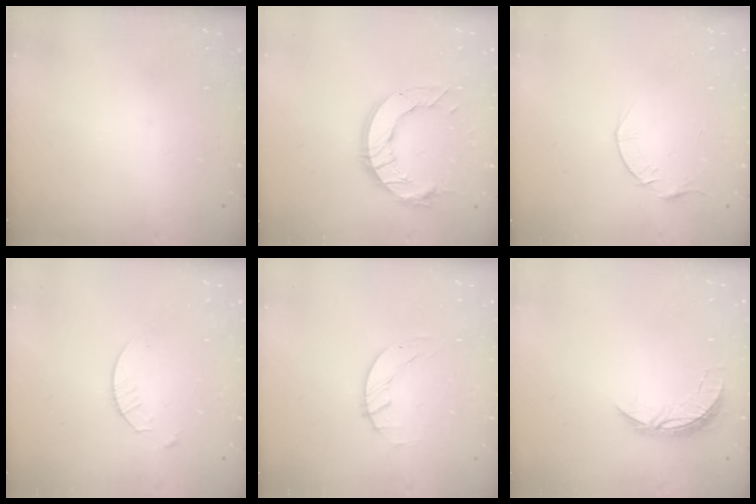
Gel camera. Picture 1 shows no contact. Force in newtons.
{"total": 13.0, "press": 12.9, "slide": 1.2}
{"total": 4.1, "press": 4.0, "slide": 0.5}
{"total": 4.8, "press": 4.8, "slide": 0.6}
{"total": 0.6, "press": 0.6, "slide": 0.1}
{"total": 6.5, "press": 6.5, "slide": 0.4}